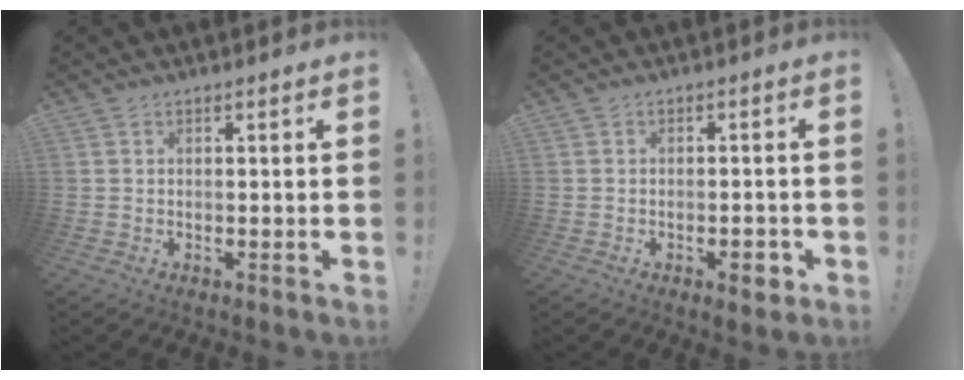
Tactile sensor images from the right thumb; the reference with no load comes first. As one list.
[{"total": 2.5, "force": [-1.1, 1.0, 2.0], "torque": [-0.021, 0.003, -0.019]}]